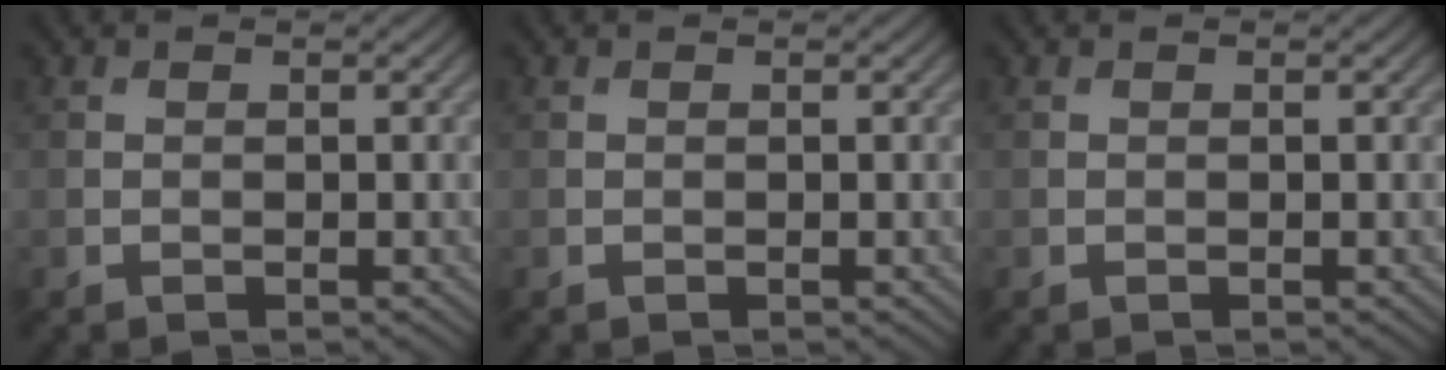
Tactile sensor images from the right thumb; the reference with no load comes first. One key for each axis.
{"total": 0.0}
{"total": 0.0}